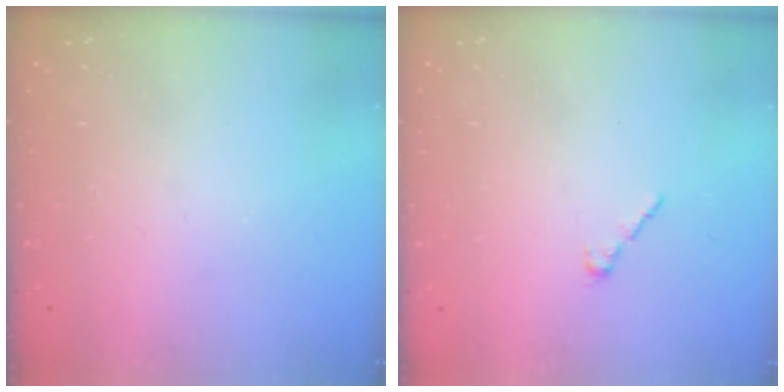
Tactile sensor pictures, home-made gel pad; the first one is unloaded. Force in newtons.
{"total": 1.7, "press": 1.7, "slide": 0.5}